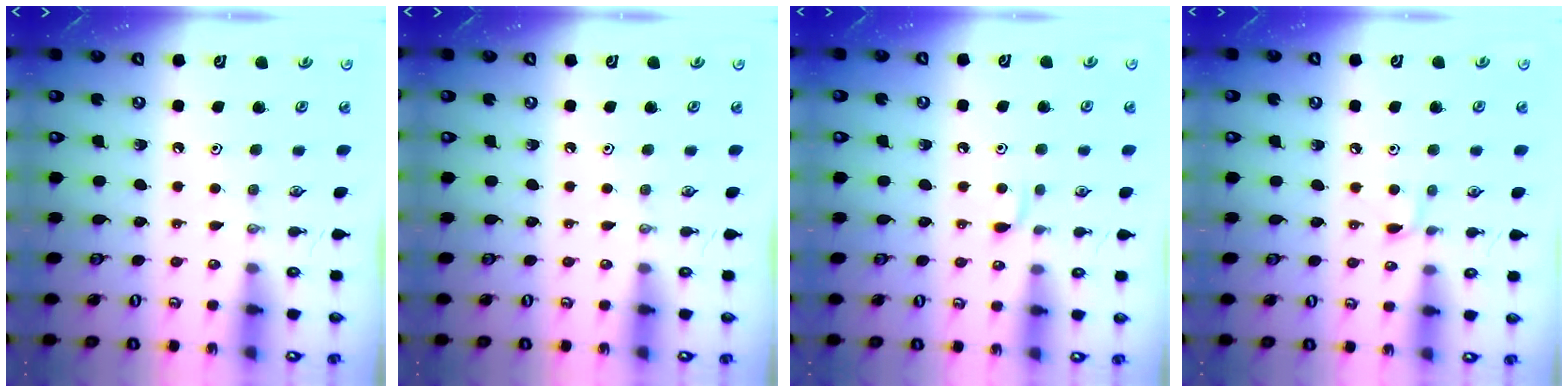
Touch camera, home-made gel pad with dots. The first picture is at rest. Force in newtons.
{"total": 0.0}
{"total": 3.9, "press": 3.8, "slide": 0.5}
{"total": 4.6, "press": 4.5, "slide": 0.4}